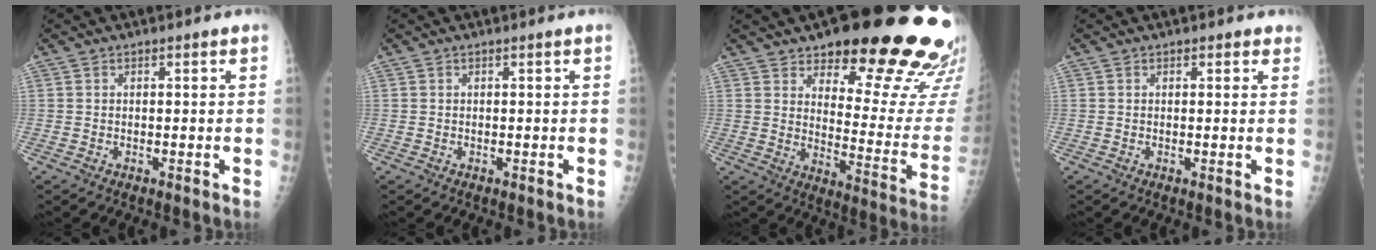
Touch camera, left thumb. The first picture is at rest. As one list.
[{"total": 0.0}, {"total": 26.3, "force": [18.7, 8.5, 16.4], "torque": [-0.167, -0.110, 0.242]}, {"total": 1.3, "force": [0.8, 0.9, 0.5], "torque": [0.008, -0.003, 0.004]}]